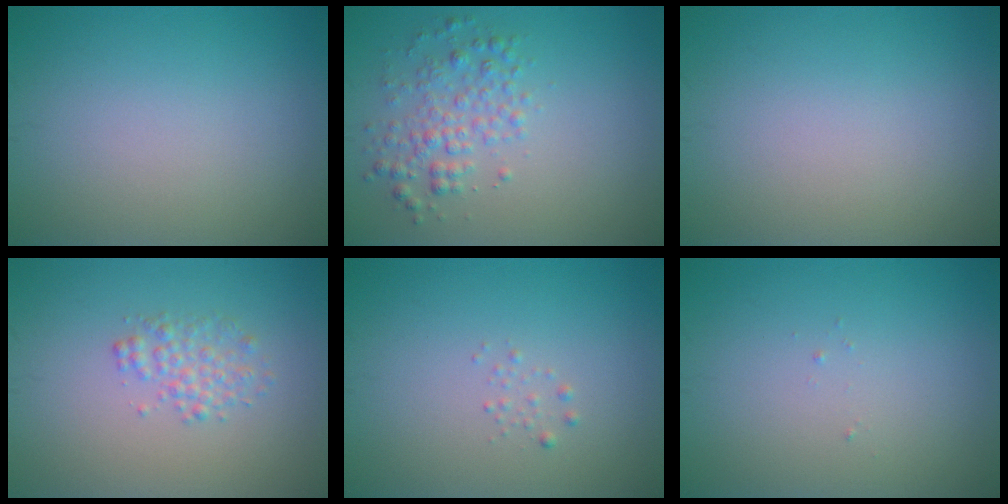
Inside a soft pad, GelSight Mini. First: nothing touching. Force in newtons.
{"total": 2.9, "press": 2.9, "slide": 0.0}
{"total": 0.0}
{"total": 2.0, "press": 2.0, "slide": 0.1}
{"total": 0.6, "press": 0.6, "slide": 0.0}
{"total": 0.0}